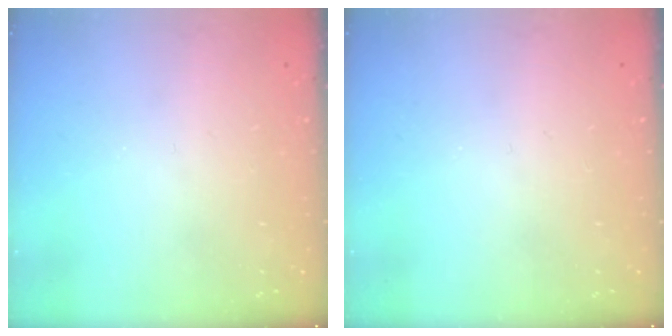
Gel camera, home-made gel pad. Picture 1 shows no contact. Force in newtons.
{"total": 0.0}